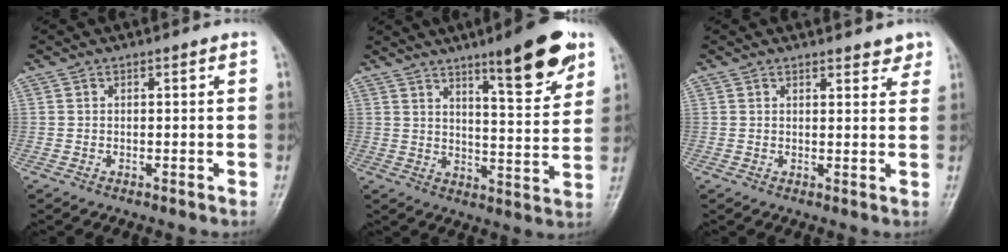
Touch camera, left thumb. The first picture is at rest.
{"total": 13.8, "force": [8.4, 2.9, 10.5], "torque": [-0.127, -0.047, 0.123]}
{"total": 3.4, "force": [2.8, 1.2, 1.4], "torque": [0.003, -0.015, 0.033]}